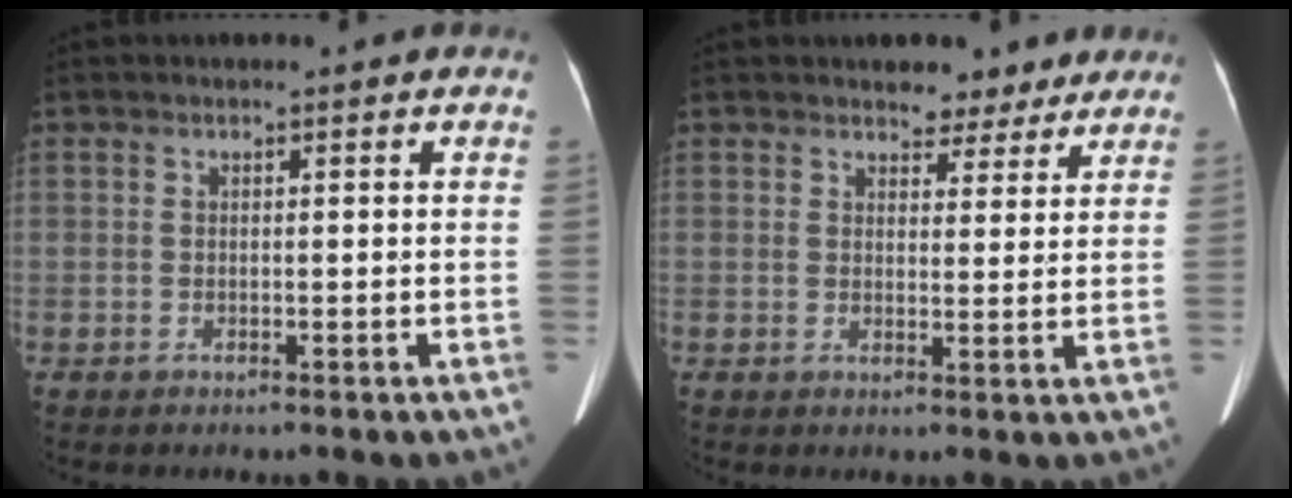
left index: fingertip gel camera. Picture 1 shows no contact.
{"total": 4.7, "force": [4.0, 2.5, 0.8], "torque": [-0.003, 0.001, 0.048]}